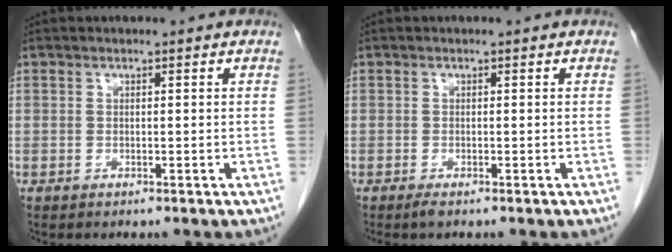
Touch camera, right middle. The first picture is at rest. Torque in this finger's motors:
{"motor_torque": [0.38, -0.01, 0.03, 0.02]}